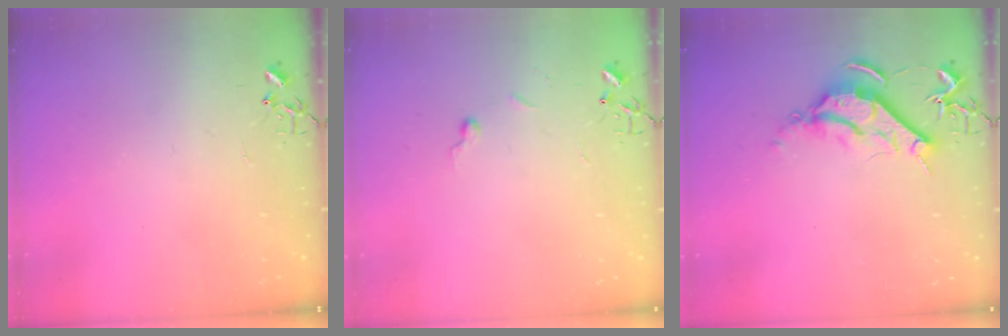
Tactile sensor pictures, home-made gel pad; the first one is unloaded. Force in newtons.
{"total": 5.0, "press": 5.0, "slide": 0.7}
{"total": 9.3, "press": 9.3, "slide": 0.6}